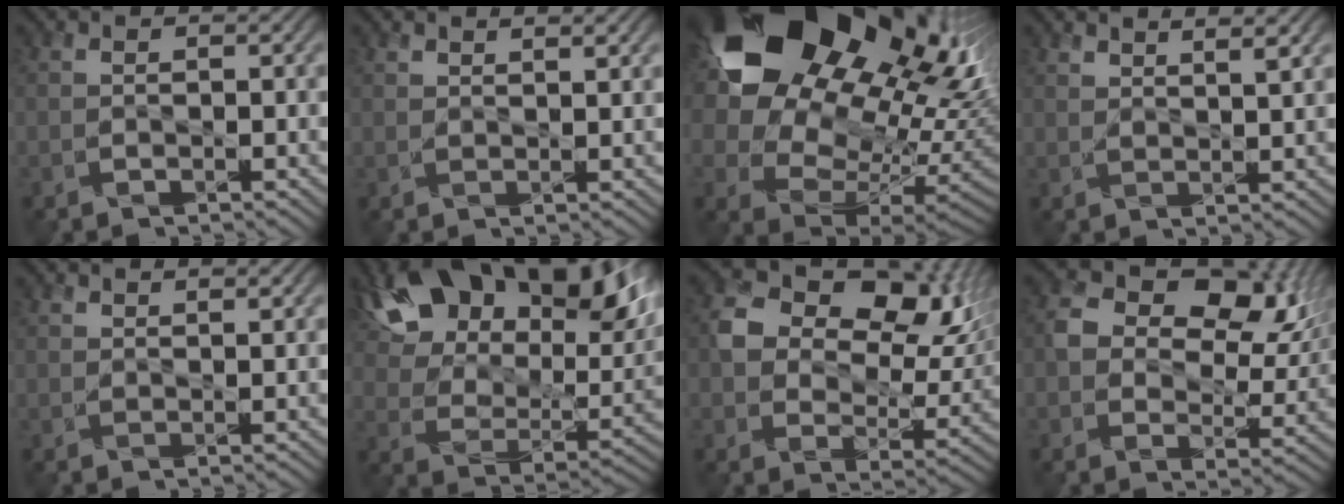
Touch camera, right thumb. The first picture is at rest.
{"total": 1.5, "force": [1.5, 0.0, 0.4], "torque": [-0.012, 0.000, 0.027]}
{"total": 22.6, "force": [9.2, 15.4, 13.7], "torque": [-0.294, -0.002, 0.188]}
{"total": 3.0, "force": [2.5, 0.2, 1.5], "torque": [-0.021, 0.000, 0.044]}
{"total": 1.2, "force": [1.2, 0.0, 0.2], "torque": [-0.010, -0.001, 0.022]}
{"total": 19.2, "force": [11.3, 10.9, 11.1], "torque": [-0.231, 0.026, 0.206]}
{"total": 12.6, "force": [4.6, 8.7, 7.9], "torque": [-0.135, -0.002, 0.076]}
{"total": 11.2, "force": [3.7, 7.8, 7.1], "torque": [-0.118, -0.005, 0.056]}